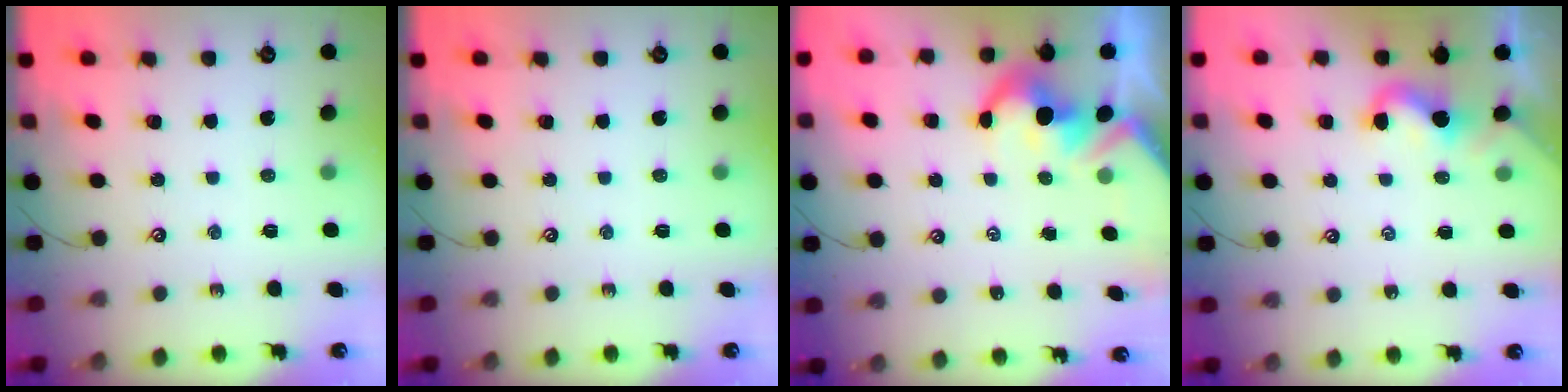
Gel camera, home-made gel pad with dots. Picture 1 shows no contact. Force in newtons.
{"total": 0.0}
{"total": 6.5, "press": 6.4, "slide": 0.8}
{"total": 1.8, "press": 1.8, "slide": 0.3}